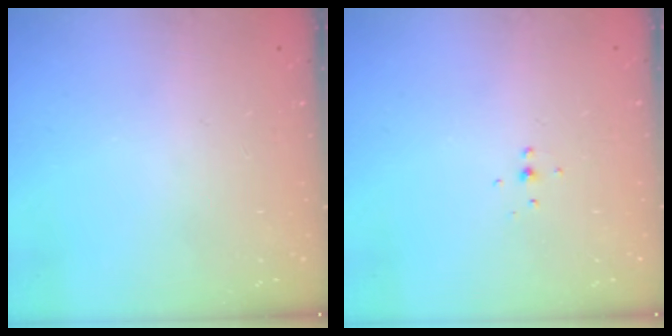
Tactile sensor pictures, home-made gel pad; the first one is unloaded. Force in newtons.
{"total": 4.2, "press": 4.2, "slide": 0.7}